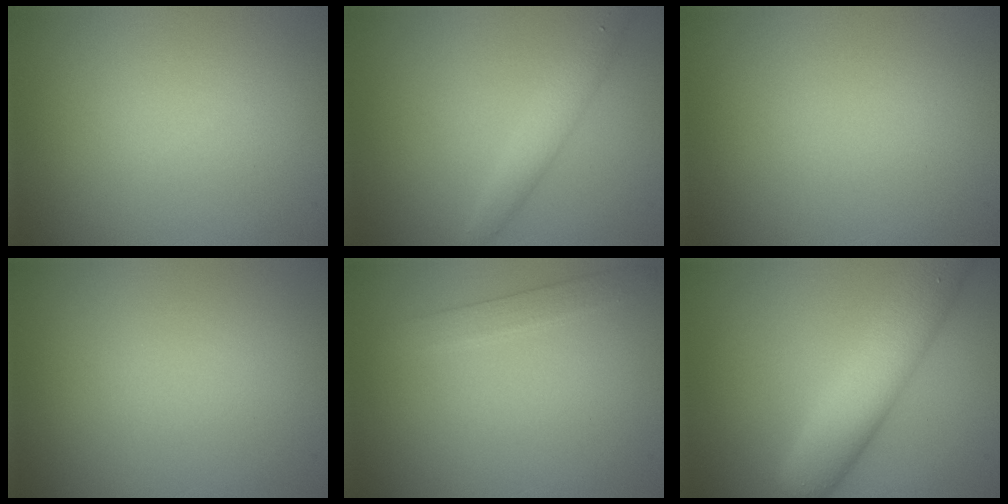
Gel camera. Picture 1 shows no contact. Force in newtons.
{"total": 2.2, "press": 2.2, "slide": 0.1}
{"total": 0.0}
{"total": 0.0}
{"total": 1.7, "press": 1.7, "slide": 0.1}
{"total": 6.5, "press": 6.5, "slide": 0.1}